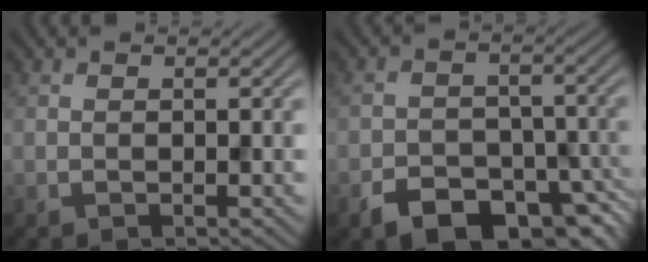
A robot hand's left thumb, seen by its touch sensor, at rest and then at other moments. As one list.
[{"total": 8.5, "force": [-5.9, 4.6, 4.0], "torque": [-0.057, -0.016, -0.098]}]